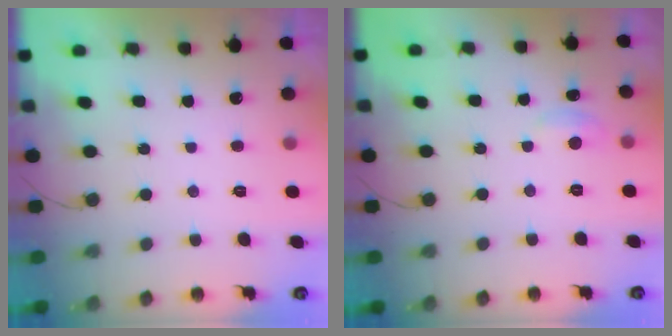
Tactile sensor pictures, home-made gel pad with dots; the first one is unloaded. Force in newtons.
{"total": 3.8, "press": 3.8, "slide": 0.5}